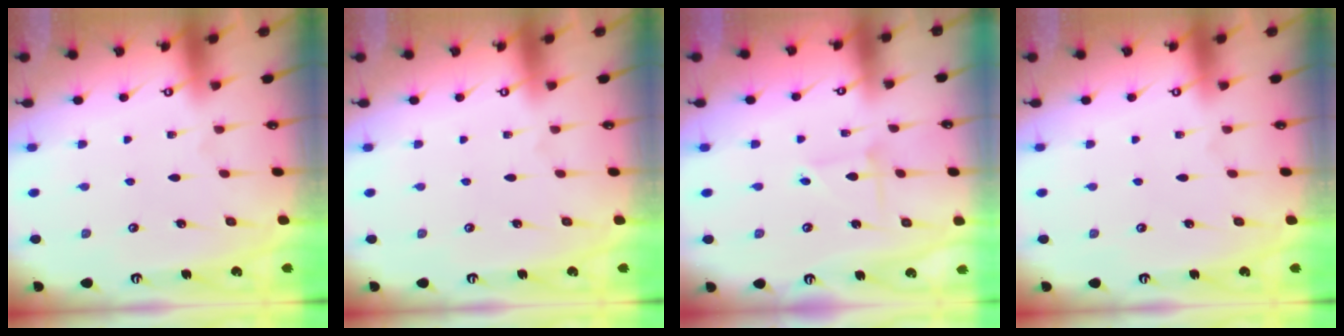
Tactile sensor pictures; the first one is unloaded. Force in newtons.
{"total": 0.0}
{"total": 2.1, "press": 2.1, "slide": 0.2}
{"total": 0.0}